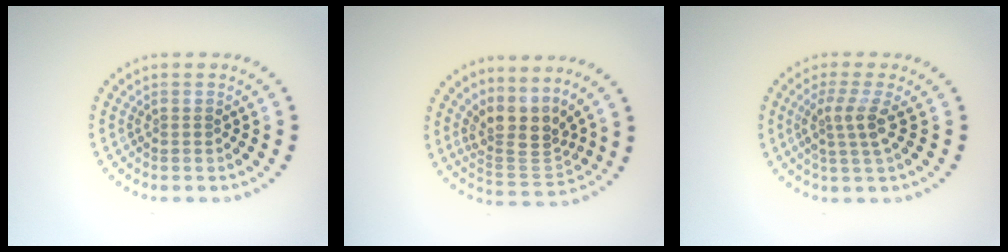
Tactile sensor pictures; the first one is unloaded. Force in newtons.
{"total": 3.9, "press": 2.8, "slide": 2.6}
{"total": 2.6, "press": 2.0, "slide": 1.7}